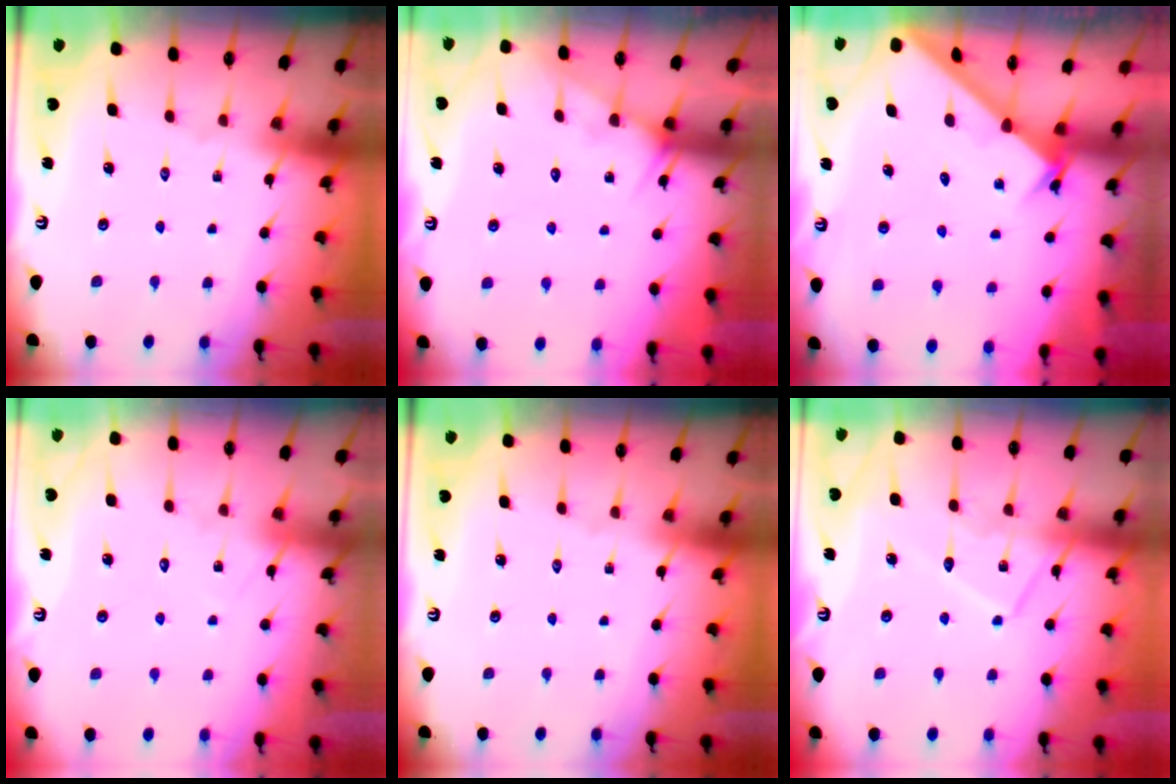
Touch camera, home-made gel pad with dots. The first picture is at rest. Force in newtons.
{"total": 6.7, "press": 6.7, "slide": 0.5}
{"total": 2.2, "press": 2.2, "slide": 0.2}
{"total": 7.8, "press": 7.8, "slide": 0.5}
{"total": 0.0}
{"total": 10.4, "press": 10.4, "slide": 0.7}